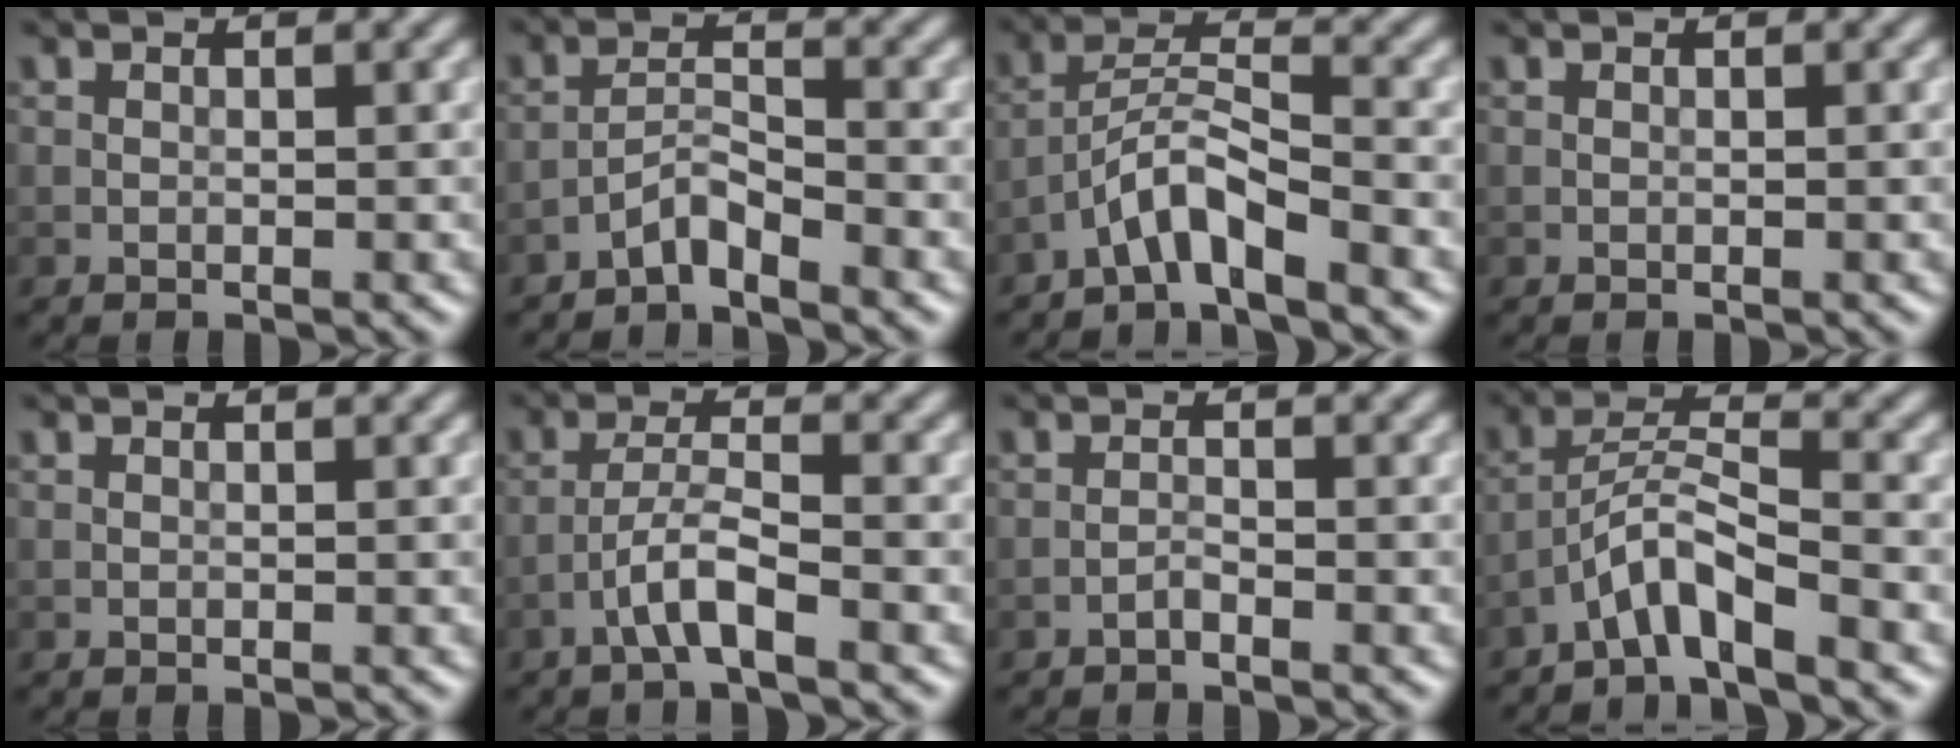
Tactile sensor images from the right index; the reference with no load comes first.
{"total": 2.4, "force": [-2.1, 0.3, 1.1], "torque": [-0.022, 0.011, -0.046]}
{"total": 4.0, "force": [-3.1, 0.4, 2.6], "torque": [-0.049, 0.014, -0.065]}
{"total": 0.0}
{"total": 0.0}
{"total": 3.3, "force": [-2.0, 0.4, 2.6], "torque": [-0.050, 0.013, -0.042]}
{"total": 0.8, "force": [-0.7, 0.0, 0.4], "torque": [-0.008, 0.004, -0.016]}
{"total": 4.2, "force": [-3.1, 0.4, 2.7], "torque": [-0.053, 0.014, -0.066]}